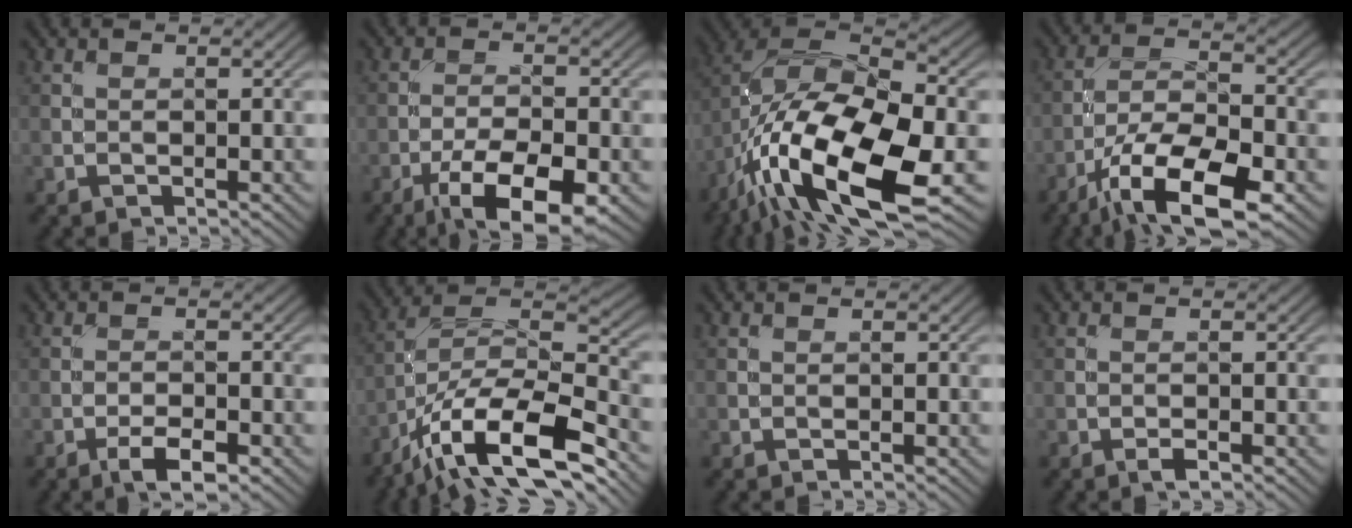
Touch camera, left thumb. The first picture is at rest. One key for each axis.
{"total": 10.0, "fx": -5.6, "fy": 3.5, "fz": 7.5, "tx": -0.133, "ty": -0.007, "tz": -0.099}
{"total": 18.6, "fx": -8.3, "fy": 8.0, "fz": 14.6, "tx": -0.300, "ty": -0.028, "tz": -0.144}
{"total": 13.1, "fx": -7.5, "fy": 4.6, "fz": 9.7, "tx": -0.180, "ty": -0.003, "tz": -0.147}
{"total": 3.7, "fx": -2.2, "fy": 1.1, "fz": 2.8, "tx": -0.048, "ty": 0.002, "tz": -0.041}
{"total": 17.0, "fx": -10.6, "fy": 6.2, "fz": 11.7, "tx": -0.231, "ty": -0.012, "tz": -0.202}
{"total": 0.0}
{"total": 1.1, "fx": -0.7, "fy": 0.3, "fz": 0.8, "tx": -0.013, "ty": 0.002, "tz": -0.014}